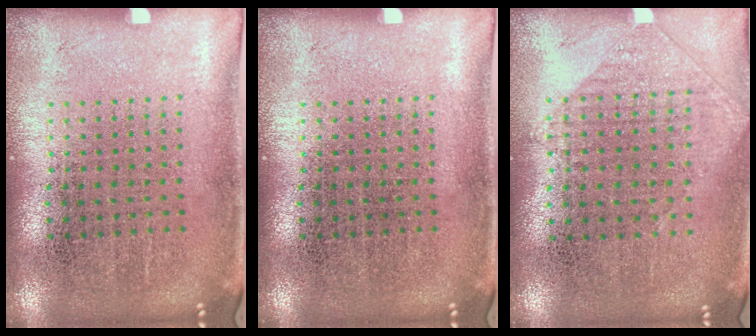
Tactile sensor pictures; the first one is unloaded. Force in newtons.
{"total": 0.0}
{"total": 0.9, "press": 0.8, "slide": 0.3}